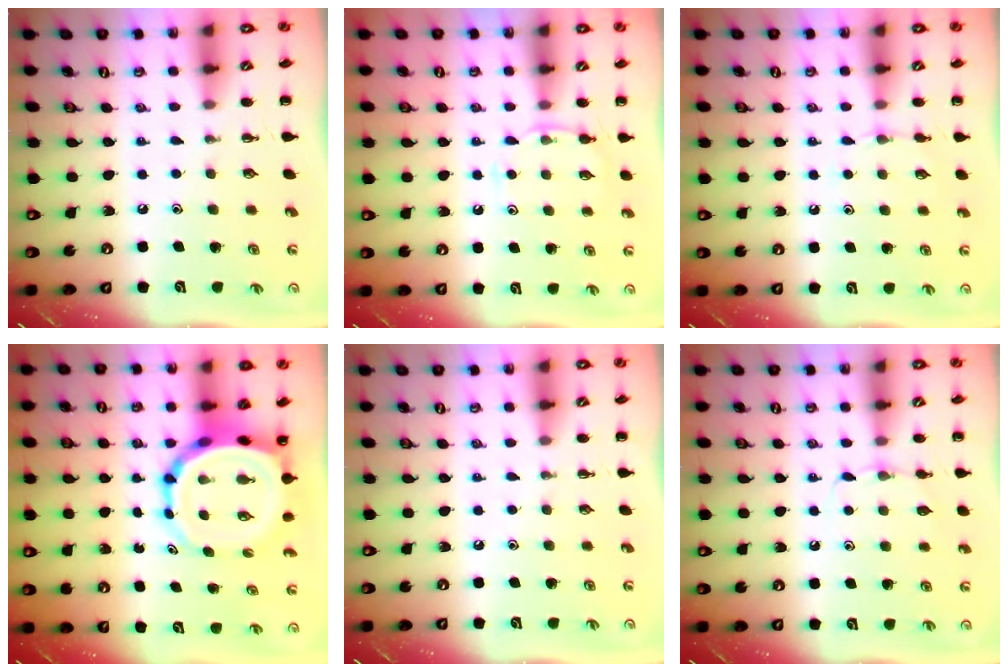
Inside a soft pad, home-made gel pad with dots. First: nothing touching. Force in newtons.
{"total": 7.0, "press": 6.7, "slide": 1.8}
{"total": 3.9, "press": 3.6, "slide": 1.4}
{"total": 9.4, "press": 8.8, "slide": 3.1}
{"total": 0.0}
{"total": 5.5, "press": 5.2, "slide": 1.7}